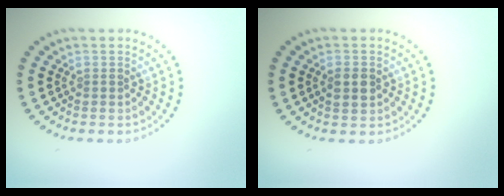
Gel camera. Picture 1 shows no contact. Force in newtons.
{"total": 1.7, "press": 1.7, "slide": 0.1}